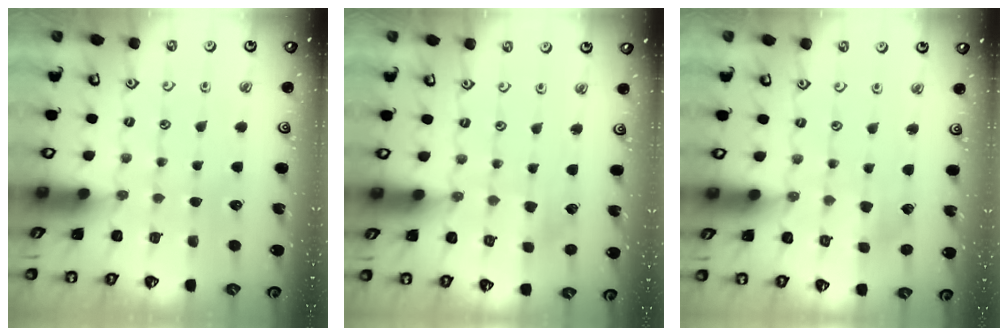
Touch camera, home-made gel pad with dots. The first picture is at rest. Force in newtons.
{"total": 2.5, "press": 2.4, "slide": 0.5}
{"total": 2.6, "press": 2.5, "slide": 0.4}